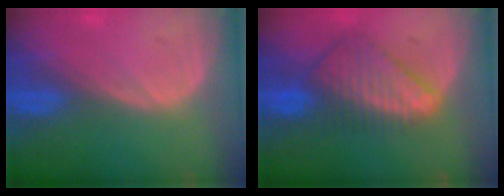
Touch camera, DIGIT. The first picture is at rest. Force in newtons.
{"total": 8.4, "press": 7.3, "slide": 4.1}